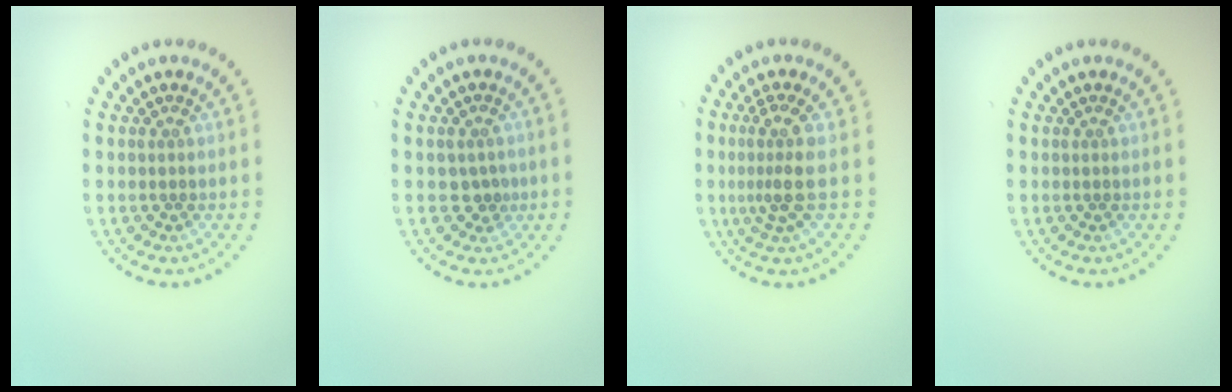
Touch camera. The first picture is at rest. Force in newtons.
{"total": 1.4, "press": 1.2, "slide": 0.7}
{"total": 2.7, "press": 2.0, "slide": 1.8}
{"total": 0.0}